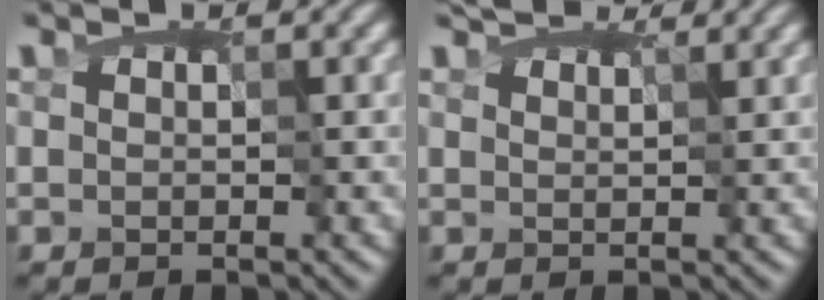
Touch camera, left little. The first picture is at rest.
{"total": 3.7, "force": [3.3, 1.1, 1.3], "torque": [-0.037, 0.005, 0.046]}